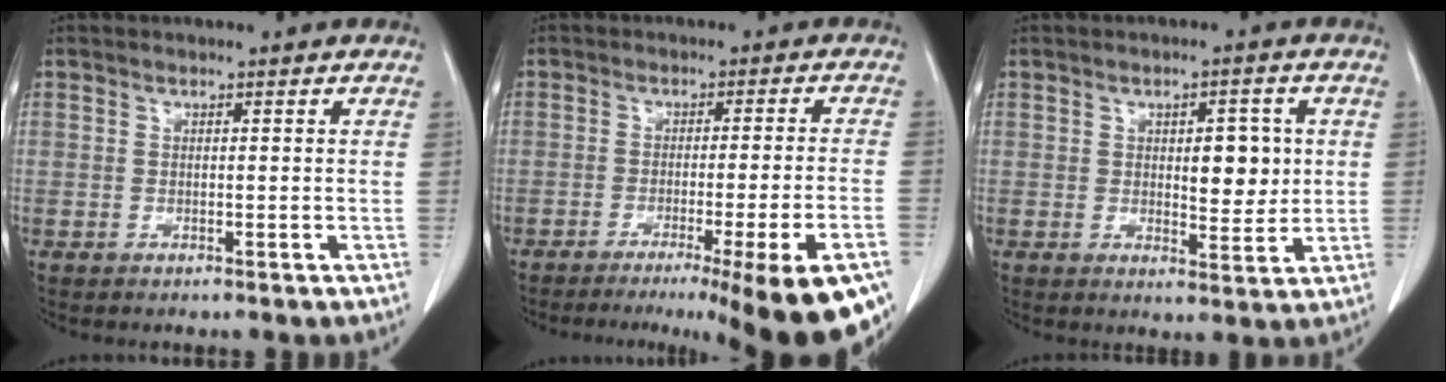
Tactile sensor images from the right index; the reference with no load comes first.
{"total": 19.2, "force": [-13.6, -0.2, 13.6], "torque": [-0.088, -0.024, -0.179]}
{"total": 5.8, "force": [0.9, 2.5, 5.1], "torque": [-0.063, -0.004, 0.015]}